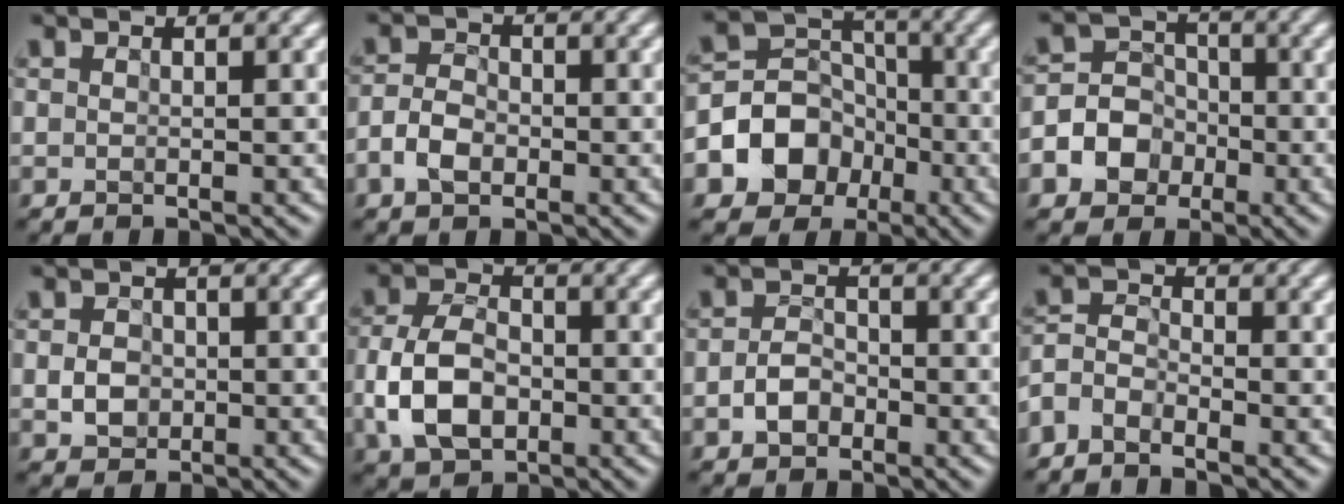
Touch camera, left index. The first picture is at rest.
{"total": 2.9, "force": [-1.3, 1.8, 1.8], "torque": [-0.042, 0.006, -0.027]}
{"total": 8.7, "force": [-3.6, 7.1, 3.4], "torque": [-0.049, 0.002, -0.086]}
{"total": 6.7, "force": [-2.6, 5.6, 2.4], "torque": [-0.041, 0.008, -0.063]}
{"total": 2.1, "force": [-0.4, 1.7, 1.1], "torque": [-0.022, 0.002, -0.007]}
{"total": 6.4, "force": [-2.0, 4.1, 4.5], "torque": [-0.096, 0.006, -0.040]}
{"total": 2.2, "force": [-1.2, 1.4, 1.2], "torque": [-0.023, 0.005, -0.022]}
{"total": 3.0, "force": [-2.5, 1.2, 1.2], "torque": [-0.032, 0.007, -0.059]}